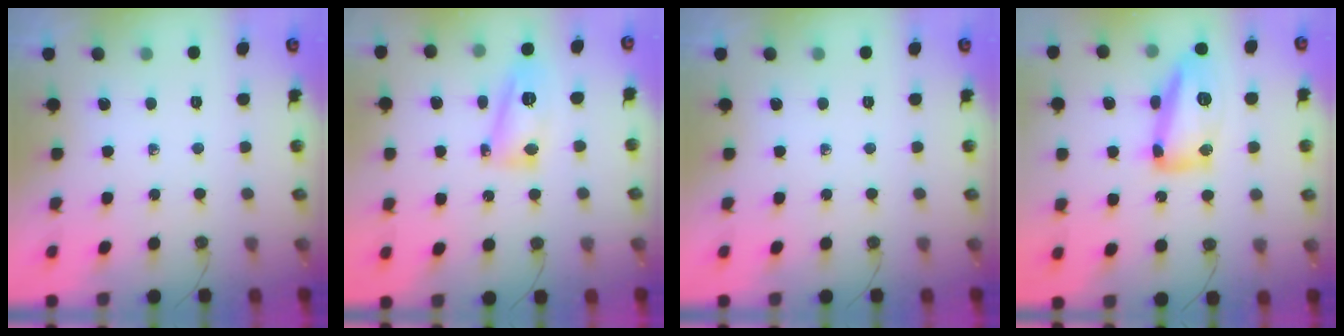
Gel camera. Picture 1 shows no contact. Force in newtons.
{"total": 12.4, "press": 12.3, "slide": 1.2}
{"total": 0.0}
{"total": 15.8, "press": 15.8, "slide": 1.1}